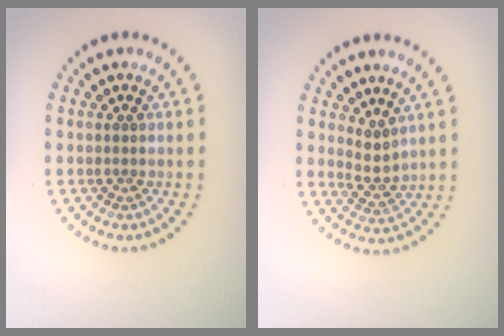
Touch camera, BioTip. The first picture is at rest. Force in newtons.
{"total": 2.0, "press": 1.5, "slide": 1.4}